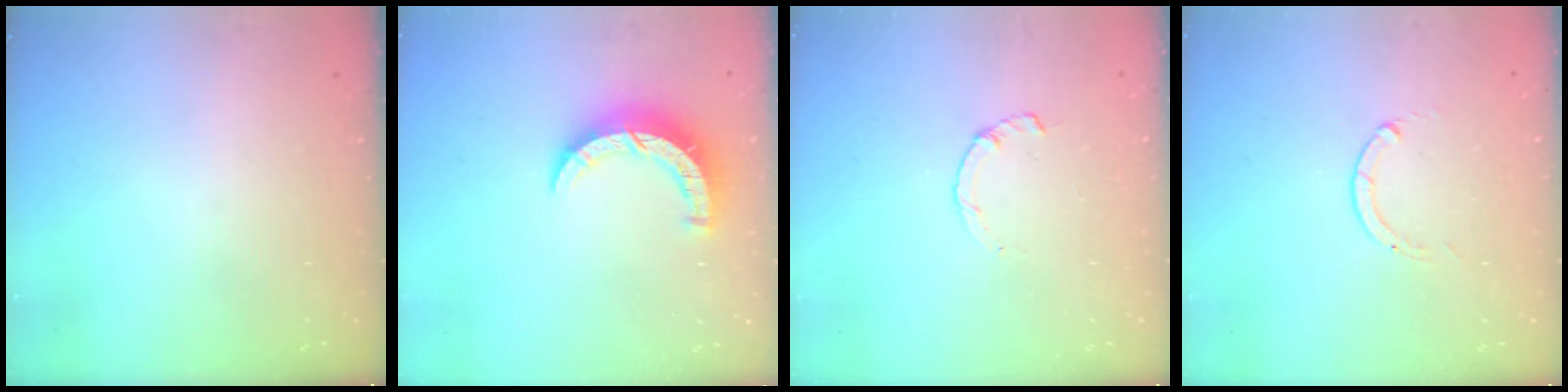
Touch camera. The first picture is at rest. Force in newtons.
{"total": 7.9, "press": 7.8, "slide": 0.6}
{"total": 2.2, "press": 2.2, "slide": 0.2}
{"total": 0.0}